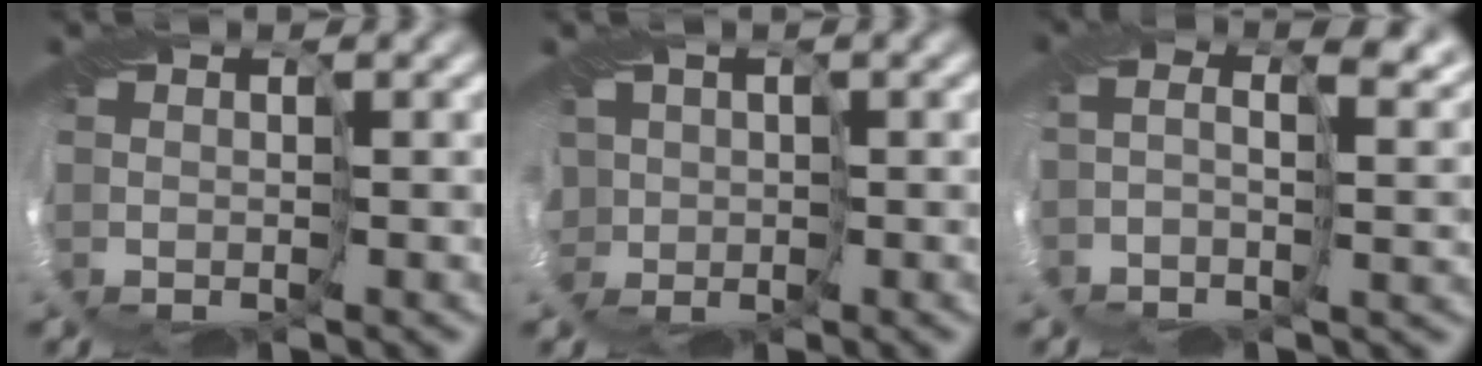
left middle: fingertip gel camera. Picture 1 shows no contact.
{"total": 6.1, "force": [-0.4, 4.8, 3.8], "torque": [-0.083, -0.002, -0.016]}
{"total": 7.5, "force": [2.3, 4.3, 5.7], "torque": [-0.096, 0.021, 0.027]}